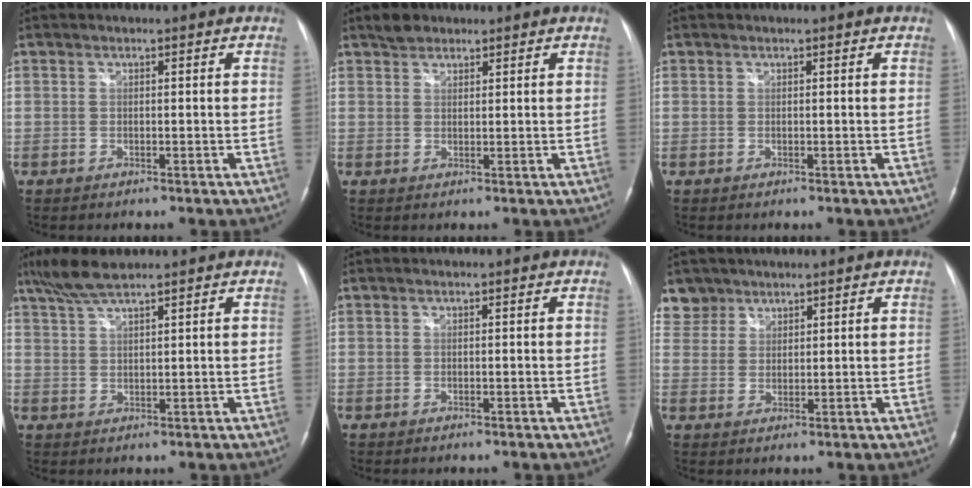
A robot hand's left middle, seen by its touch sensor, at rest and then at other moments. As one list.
[{"total": 2.4, "force": [1.9, 1.3, 0.5], "torque": [-0.016, 0.008, 0.032]}, {"total": 0.0}, {"total": 5.6, "force": [4.6, 0.3, 3.2], "torque": [-0.078, 0.014, 0.091]}, {"total": 0.0}, {"total": 4.2, "force": [3.3, 2.5, -0.7], "torque": [0.025, 0.003, 0.063]}]